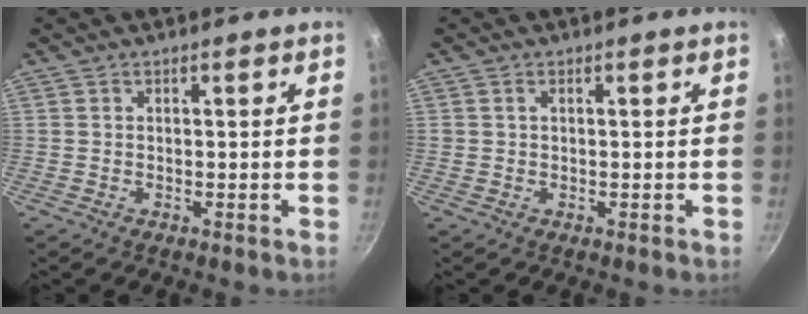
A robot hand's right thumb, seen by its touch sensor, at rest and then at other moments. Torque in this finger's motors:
{"motor_torque": [-0.17, 0.19, 0.34, 0.26, -0.06]}